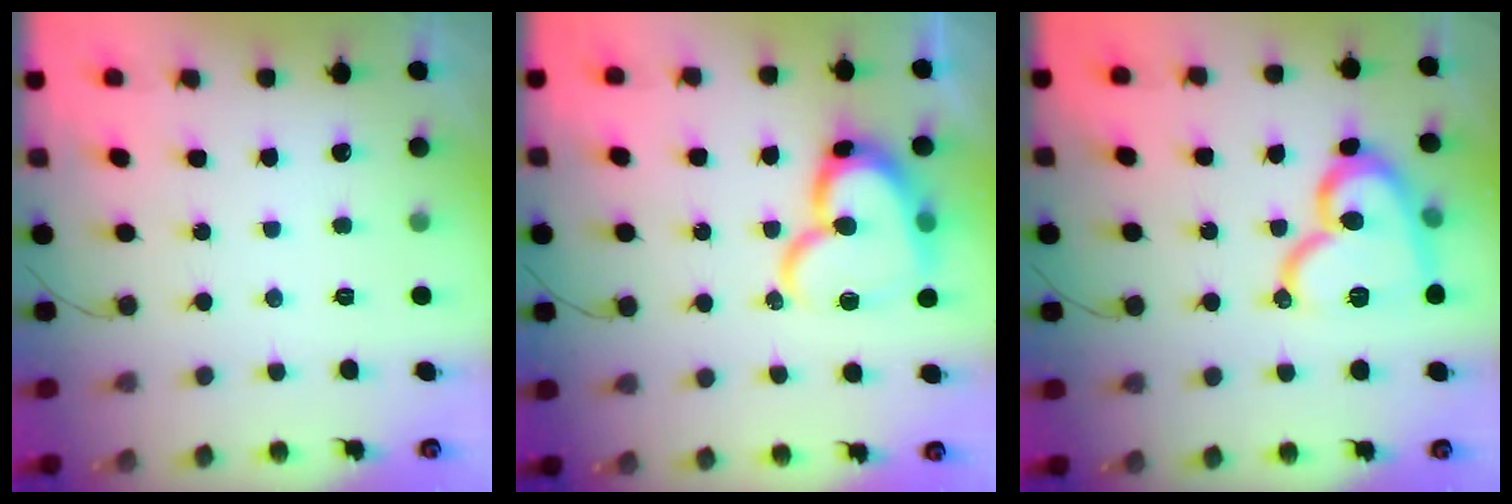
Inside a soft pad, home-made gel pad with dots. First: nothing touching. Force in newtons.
{"total": 18.0, "press": 17.9, "slide": 2.0}
{"total": 17.1, "press": 17.0, "slide": 0.9}